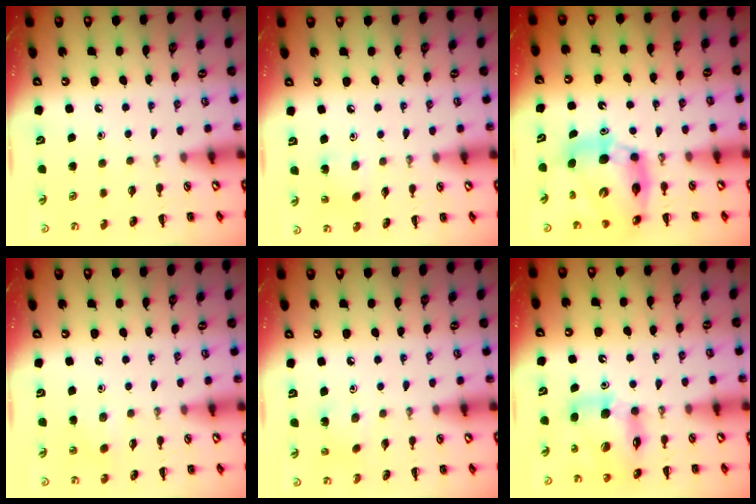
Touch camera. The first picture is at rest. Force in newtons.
{"total": 4.6, "press": 4.4, "slide": 1.3}
{"total": 14.2, "press": 13.6, "slide": 4.2}
{"total": 4.2, "press": 4.0, "slide": 1.3}
{"total": 1.5, "press": 1.4, "slide": 0.4}
{"total": 13.3, "press": 12.8, "slide": 3.6}